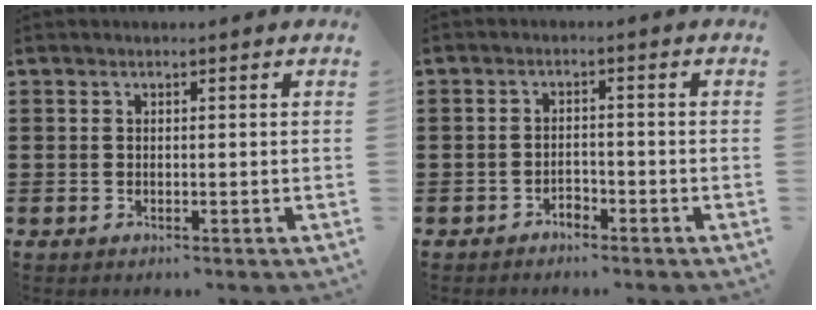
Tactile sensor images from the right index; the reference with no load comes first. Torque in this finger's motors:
{"motor_torque": [0.21, 0.20, 0.00, -0.02]}